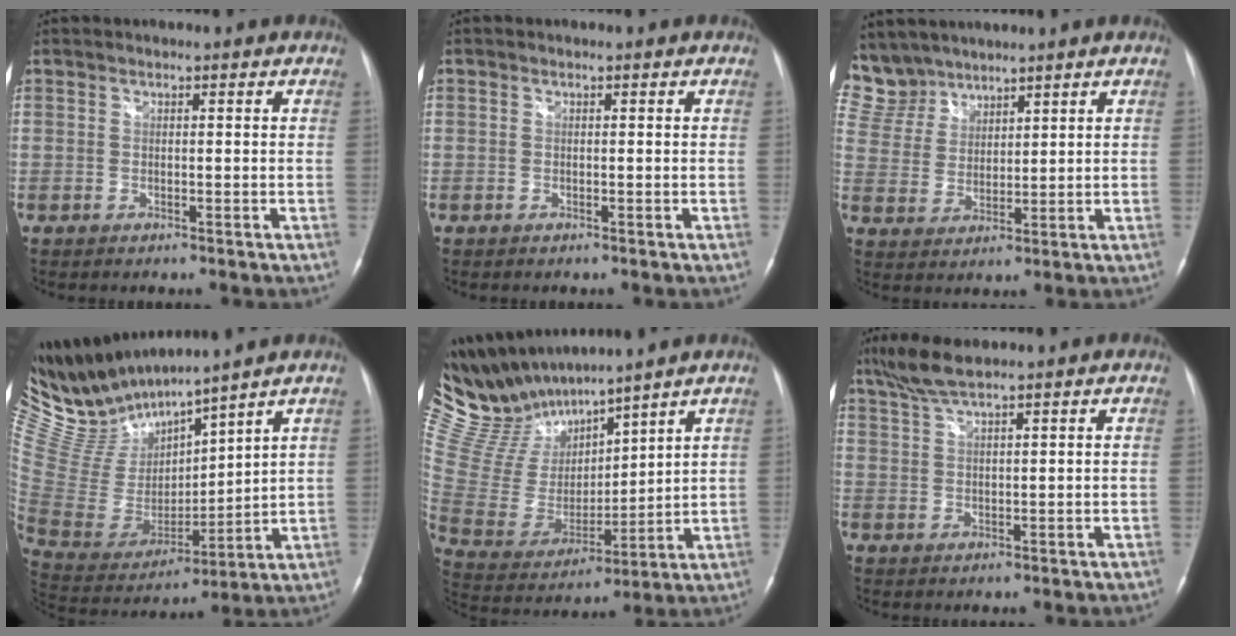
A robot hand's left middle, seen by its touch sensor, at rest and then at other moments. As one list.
[{"total": 0.0}, {"total": 9.1, "force": [8.1, 4.1, 0.2], "torque": [-0.015, 0.012, 0.179]}, {"total": 15.8, "force": [14.8, 0.7, 5.4], "torque": [-0.130, -0.002, 0.312]}, {"total": 15.7, "force": [14.6, 2.9, 5.1], "torque": [-0.123, 0.004, 0.302]}, {"total": 5.3, "force": [4.3, 0.2, 3.1], "torque": [-0.075, 0.014, 0.087]}]